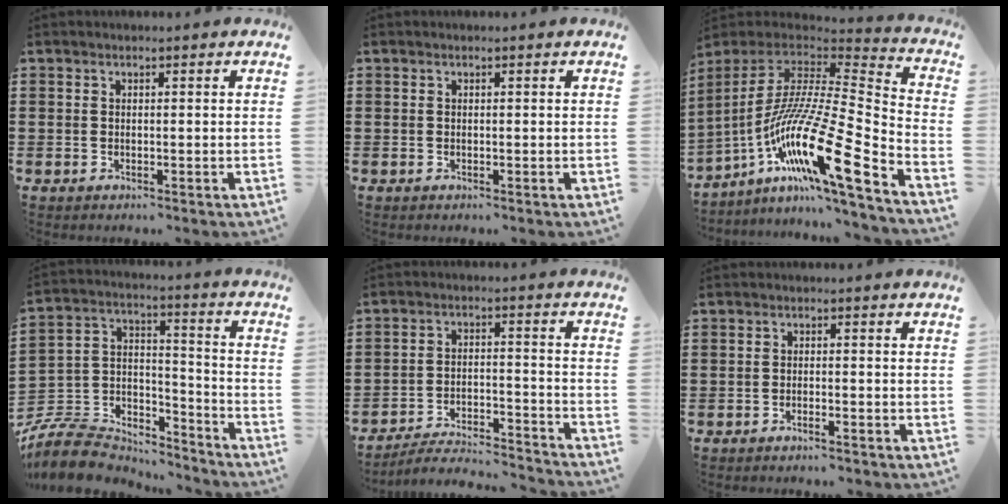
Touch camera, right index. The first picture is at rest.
{"total": 0.0}
{"total": 18.9, "force": [-9.3, 3.0, 16.1], "torque": [-0.330, -0.010, -0.177]}
{"total": 9.4, "force": [-8.3, 3.8, 2.2], "torque": [-0.062, 0.016, -0.165]}
{"total": 4.5, "force": [-4.3, 0.3, 1.2], "torque": [-0.030, -0.004, -0.091]}
{"total": 1.2, "force": [-1.1, 0.0, 0.5], "torque": [-0.010, 0.001, -0.021]}